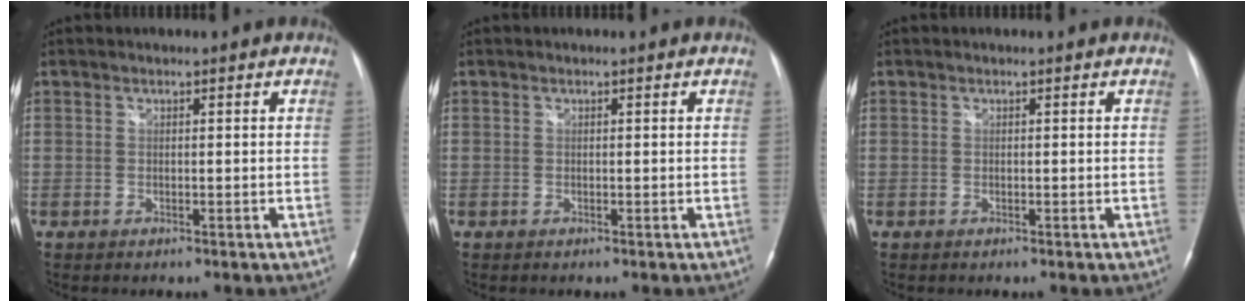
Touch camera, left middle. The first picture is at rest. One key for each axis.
{"total": 0.0}
{"total": 0.0}